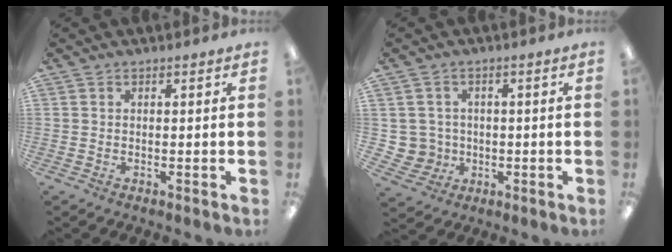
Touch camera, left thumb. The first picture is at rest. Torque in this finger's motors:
{"motor_torque": [-0.24, 0.28, -0.15, 0.08, -0.04]}